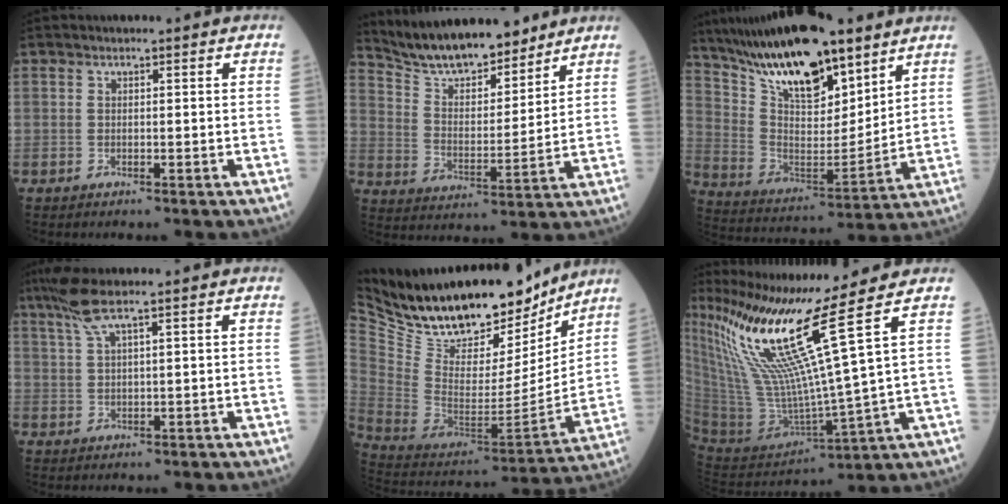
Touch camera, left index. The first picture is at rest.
{"total": 14.3, "force": [12.8, 3.3, 5.4], "torque": [-0.093, 0.002, 0.226]}
{"total": 19.6, "force": [14.3, 6.0, 11.9], "torque": [-0.221, 0.007, 0.263]}
{"total": 4.7, "force": [3.5, -0.5, 3.1], "torque": [-0.079, 0.008, 0.076]}
{"total": 26.3, "force": [21.7, 9.2, 11.6], "torque": [-0.220, -0.024, 0.345]}
{"total": 18.0, "force": [10.6, -3.0, 14.3], "torque": [-0.263, -0.028, 0.203]}